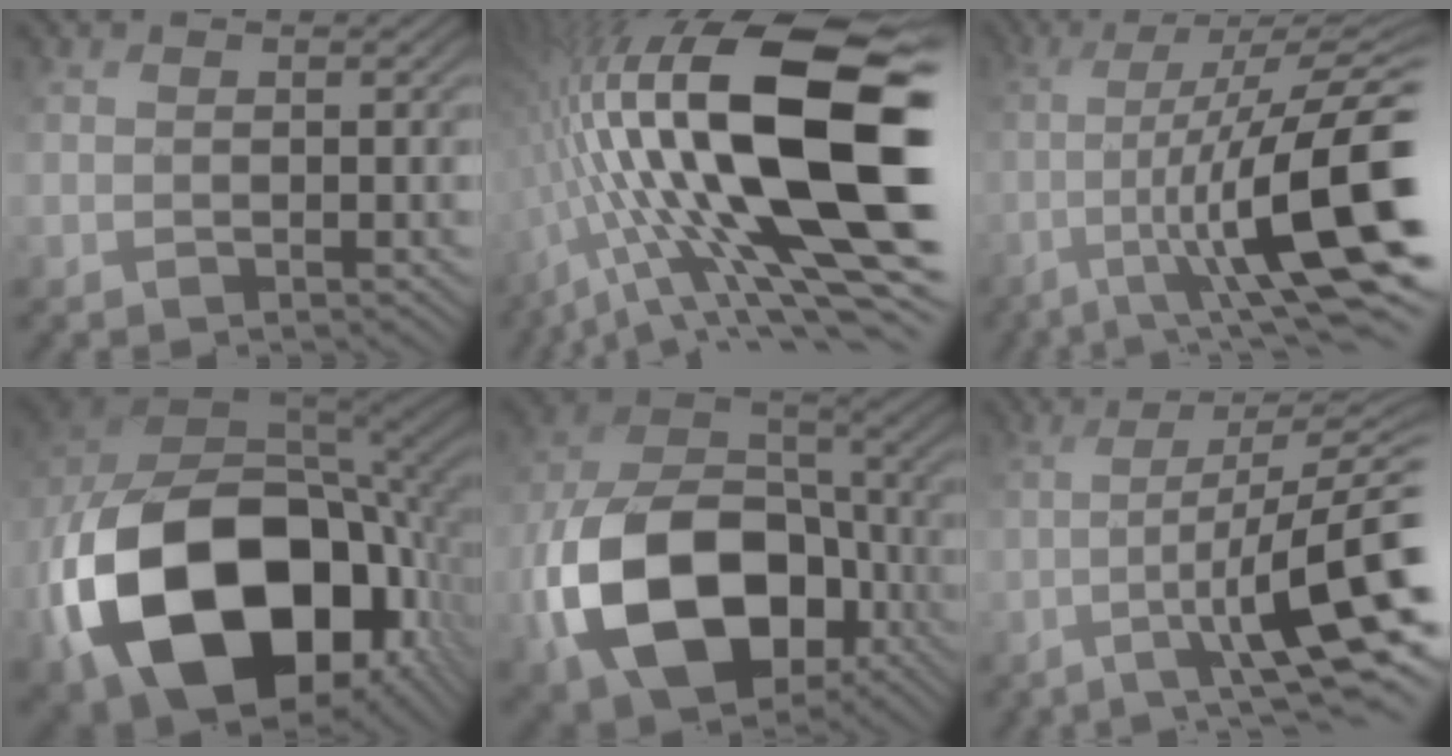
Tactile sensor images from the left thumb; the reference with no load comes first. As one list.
[{"total": 22.0, "force": [-1.7, 7.0, 20.8], "torque": [-0.369, -0.011, -0.036]}, {"total": 16.7, "force": [-4.2, 4.3, 15.6], "torque": [-0.261, -0.002, -0.056]}, {"total": 22.1, "force": [-7.4, 14.8, 14.6], "torque": [-0.344, -0.048, -0.099]}, {"total": 17.4, "force": [-6.1, 12.0, 11.0], "torque": [-0.229, -0.036, -0.109]}, {"total": 12.2, "force": [-3.4, 2.0, 11.6], "torque": [-0.187, 0.002, -0.048]}]